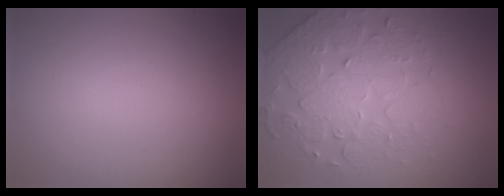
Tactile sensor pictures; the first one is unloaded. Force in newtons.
{"total": 4.3, "press": 4.0, "slide": 1.8}